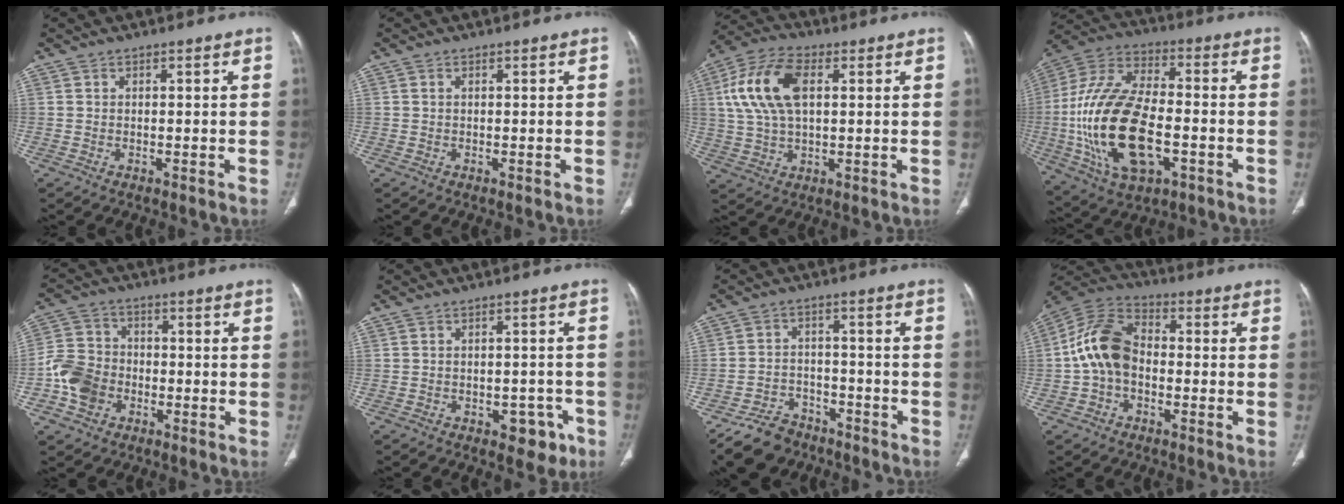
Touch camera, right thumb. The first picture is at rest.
{"total": 0.0}
{"total": 14.2, "force": [3.3, 7.7, 11.5], "torque": [-0.240, 0.014, 0.064]}
{"total": 24.2, "force": [-4.6, 12.5, 20.2], "torque": [-0.416, 0.013, -0.075]}
{"total": 9.2, "force": [-3.1, 7.5, 4.4], "torque": [-0.073, 0.024, -0.061]}
{"total": 5.3, "force": [-2.8, 3.3, 3.0], "torque": [-0.014, 0.020, -0.031]}
{"total": 9.3, "force": [-7.3, 5.4, 2.3], "torque": [-0.032, 0.043, -0.122]}
{"total": 11.8, "force": [-1.4, 8.1, 8.5], "torque": [-0.157, 0.034, -0.040]}